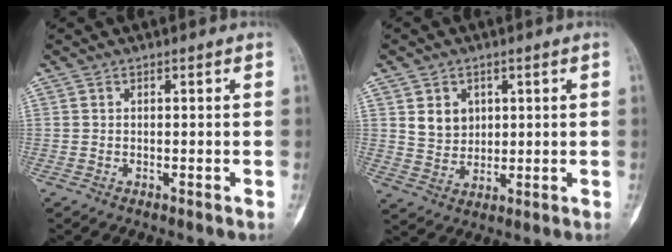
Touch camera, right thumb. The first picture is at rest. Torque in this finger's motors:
{"motor_torque": [0.23, 1.37, 0.09, -0.09, 0.00]}